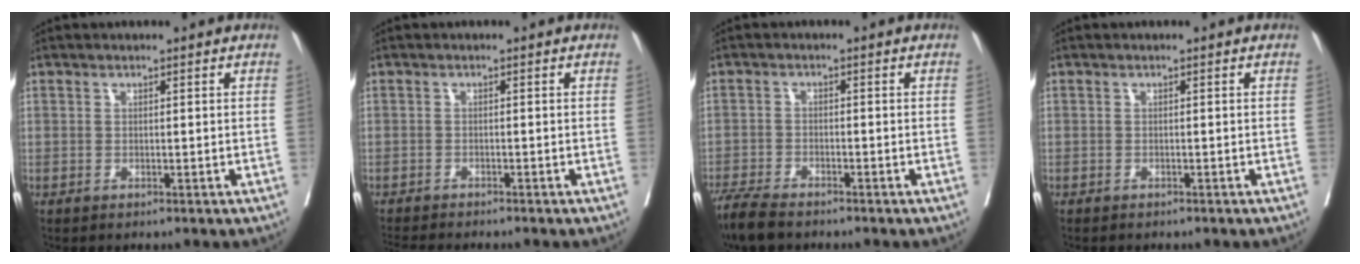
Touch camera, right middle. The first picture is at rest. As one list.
[{"total": 6.0, "force": [-5.6, 0.4, 2.3], "torque": [-0.033, -0.011, -0.086]}, {"total": 6.0, "force": [-5.1, 1.2, 2.8], "torque": [-0.054, -0.017, -0.094]}, {"total": 1.8, "force": [-1.6, 0.6, 0.7], "torque": [-0.019, -0.005, -0.017]}]